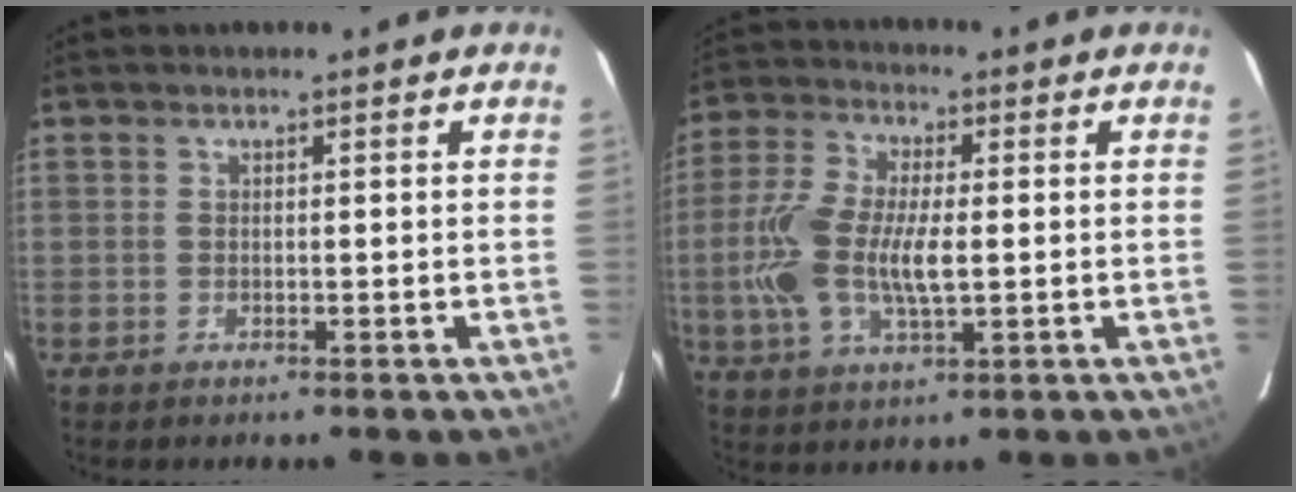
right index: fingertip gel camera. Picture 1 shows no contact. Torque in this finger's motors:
{"motor_torque": [0.45, -0.06, 0.37, 0.13]}